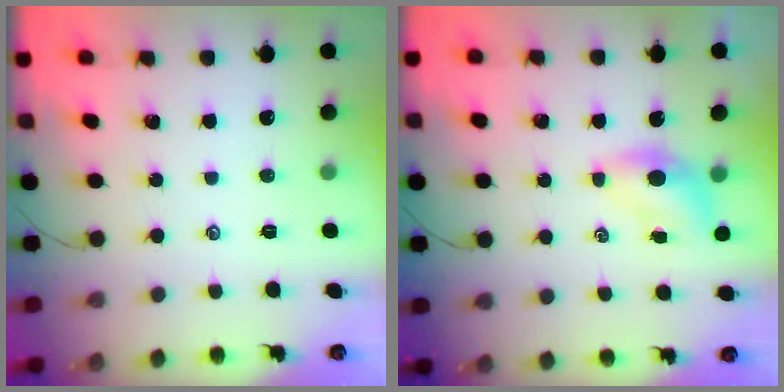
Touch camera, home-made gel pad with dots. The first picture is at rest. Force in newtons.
{"total": 4.8, "press": 4.7, "slide": 0.8}